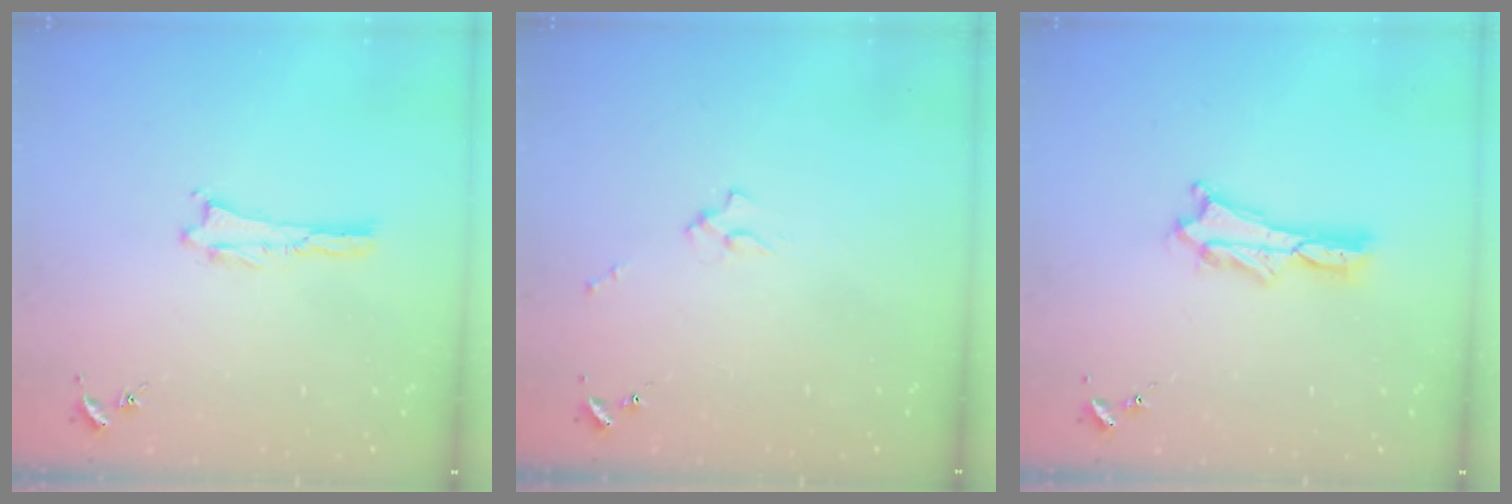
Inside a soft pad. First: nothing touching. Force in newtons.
{"total": 1.7, "press": 1.6, "slide": 0.2}
{"total": 2.0, "press": 2.0, "slide": 0.3}